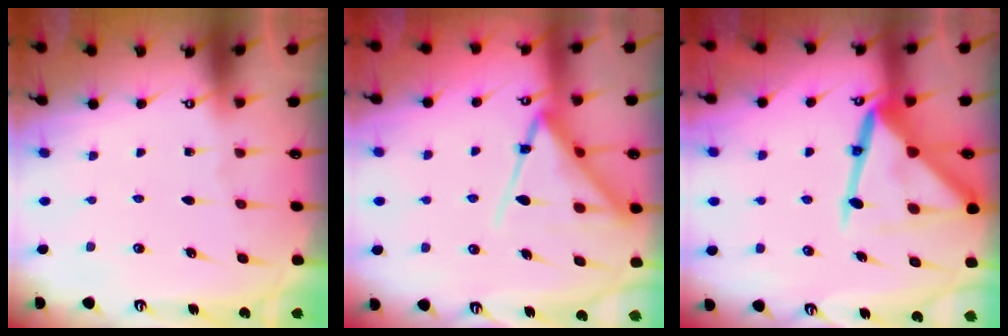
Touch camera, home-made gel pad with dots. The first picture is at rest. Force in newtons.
{"total": 13.9, "press": 13.8, "slide": 1.3}
{"total": 15.3, "press": 15.2, "slide": 1.4}